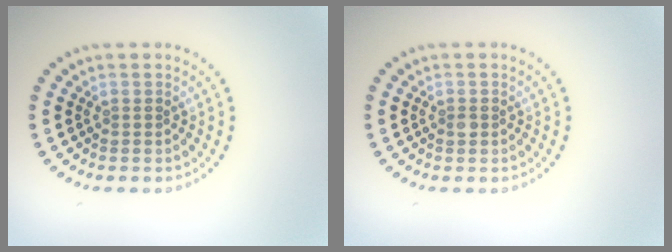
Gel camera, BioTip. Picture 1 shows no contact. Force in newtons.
{"total": 0.8, "press": 0.8, "slide": 0.1}